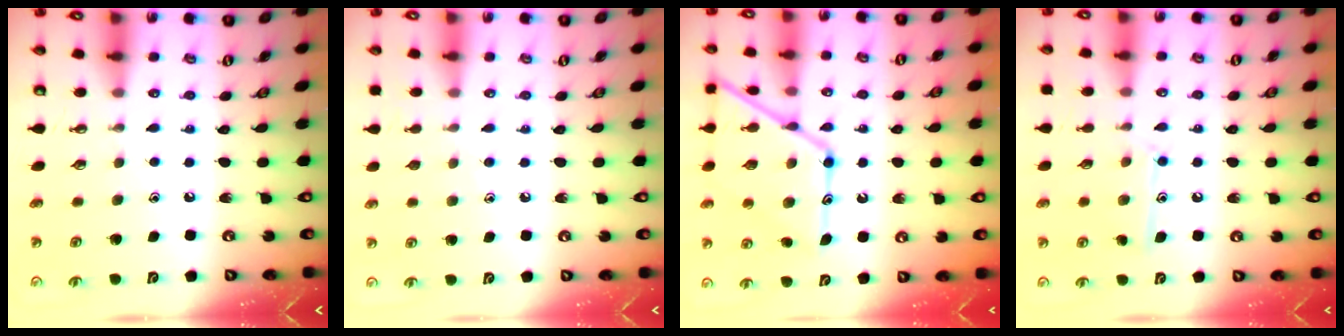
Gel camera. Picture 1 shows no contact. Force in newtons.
{"total": 3.8, "press": 3.8, "slide": 0.3}
{"total": 16.0, "press": 16.0, "slide": 1.5}
{"total": 8.8, "press": 8.8, "slide": 0.6}